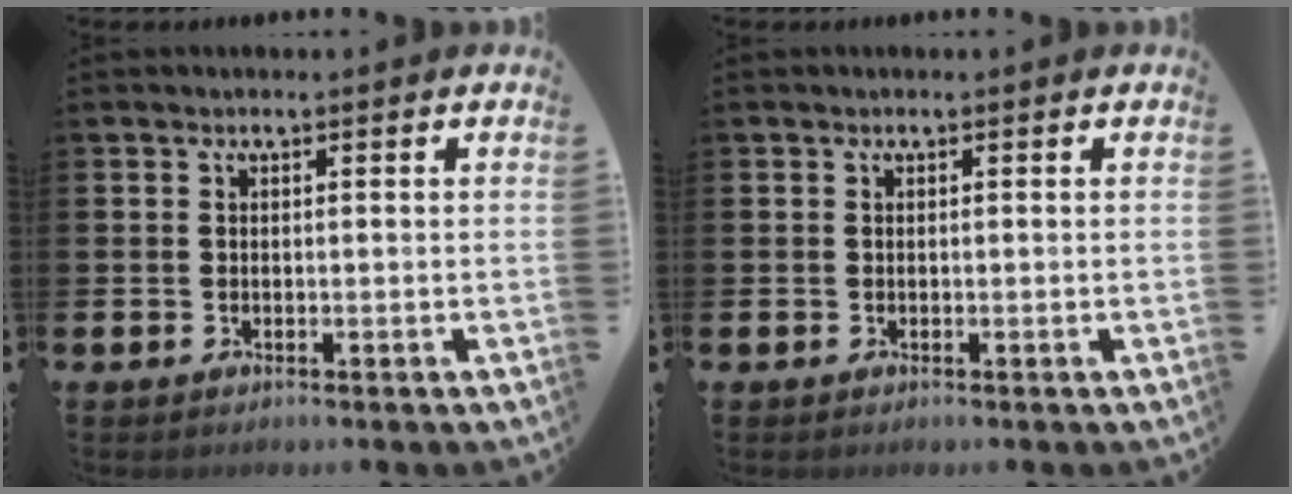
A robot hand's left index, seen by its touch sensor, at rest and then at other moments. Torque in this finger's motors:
{"motor_torque": [-0.04, 0.04, -0.02, 0.01]}